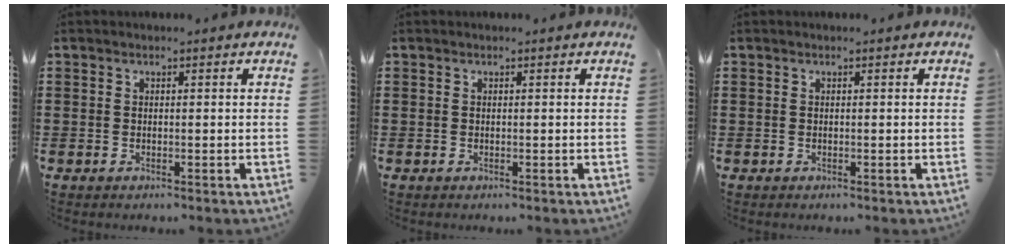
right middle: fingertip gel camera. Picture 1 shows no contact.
{"total": 0.0}
{"total": 0.0}